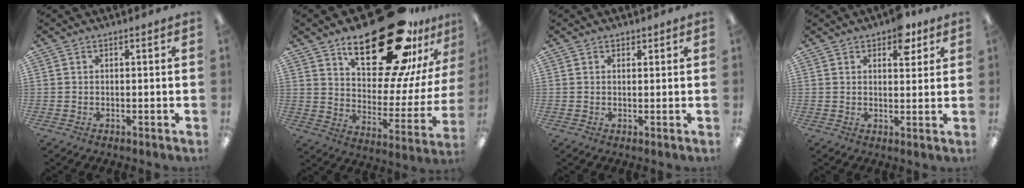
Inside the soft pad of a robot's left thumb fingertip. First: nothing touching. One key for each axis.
{"total": 30.9, "fx": 19.6, "fy": 13.3, "fz": 19.9, "tx": -0.274, "ty": -0.121, "tz": 0.329}
{"total": 1.0, "fx": 0.8, "fy": 0.6, "fz": 0.0, "tx": 0.008, "ty": -0.003, "tz": 0.013}
{"total": 6.5, "fx": 4.2, "fy": 3.3, "fz": 3.6, "tx": -0.032, "ty": -0.017, "tz": 0.068}